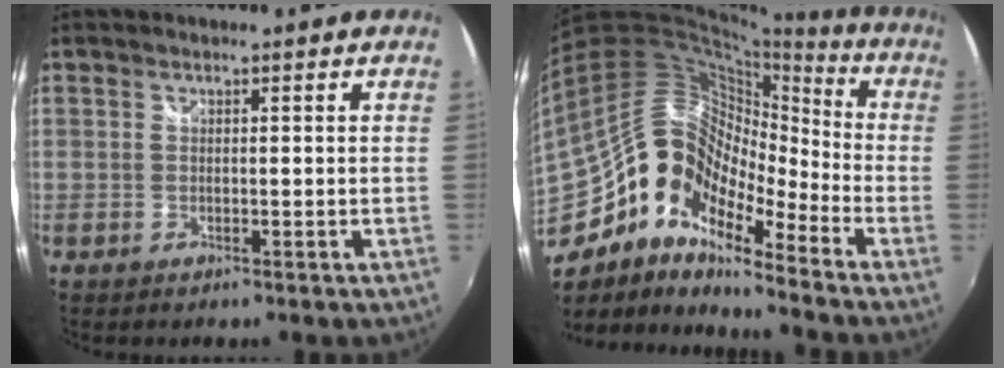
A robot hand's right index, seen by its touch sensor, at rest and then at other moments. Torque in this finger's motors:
{"motor_torque": [0.57, -0.47, 0.45, 0.02]}